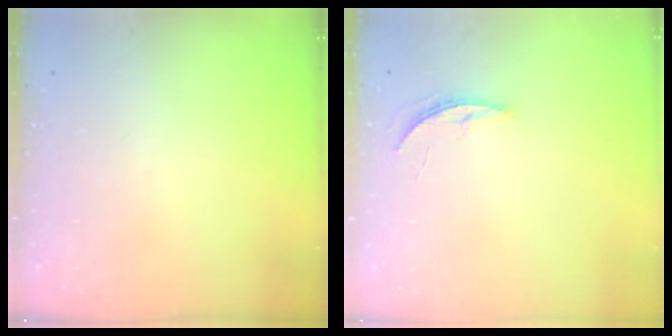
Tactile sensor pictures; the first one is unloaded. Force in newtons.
{"total": 3.9, "press": 3.9, "slide": 0.4}